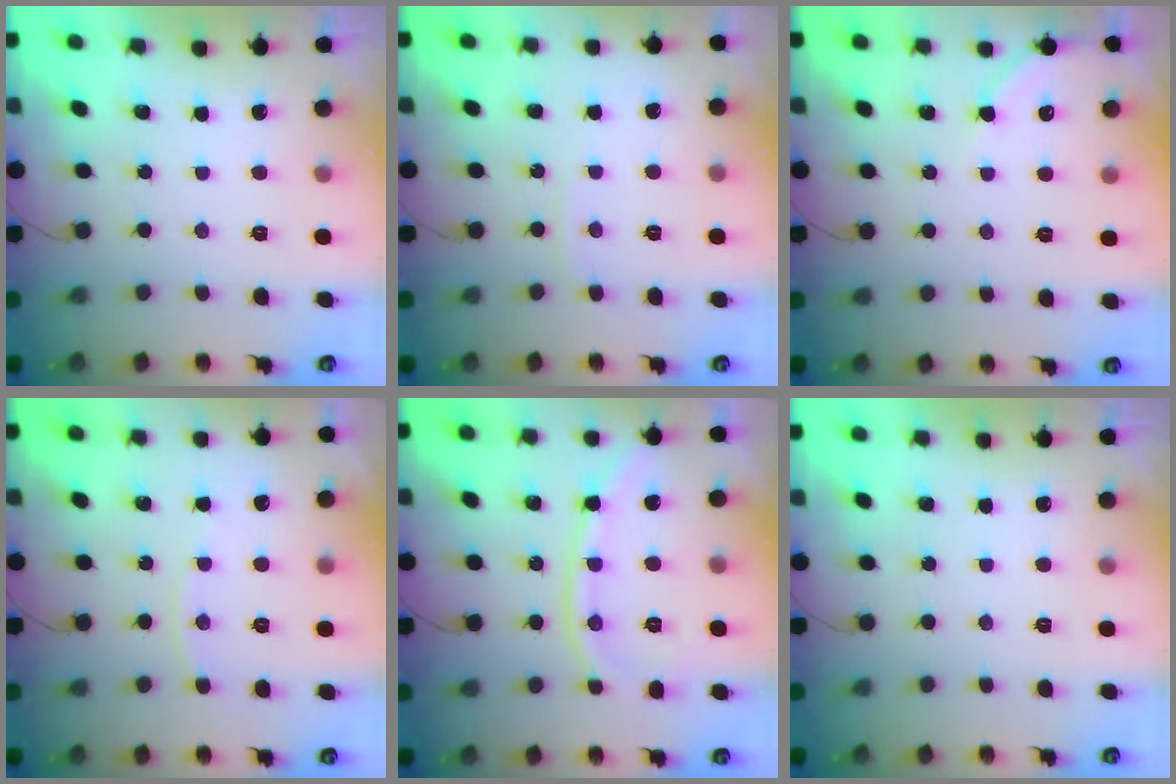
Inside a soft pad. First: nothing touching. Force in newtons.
{"total": 3.4, "press": 3.4, "slide": 0.1}
{"total": 4.6, "press": 4.5, "slide": 0.7}
{"total": 4.6, "press": 4.5, "slide": 0.7}
{"total": 10.2, "press": 10.2, "slide": 0.9}
{"total": 0.0}